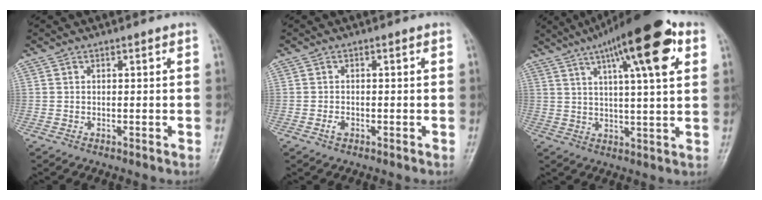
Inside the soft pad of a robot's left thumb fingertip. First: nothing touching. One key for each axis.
{"total": 1.2, "fx": -0.6, "fy": 0.8, "fz": 0.8, "tx": -0.016, "ty": 0.002, "tz": -0.012}
{"total": 18.7, "fx": 8.6, "fy": 4.4, "fz": 16.0, "tx": -0.230, "ty": -0.005, "tz": 0.128}